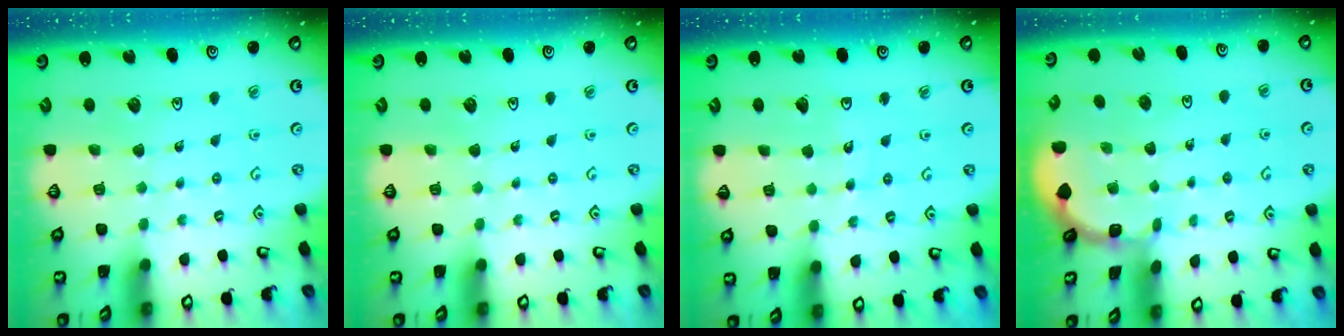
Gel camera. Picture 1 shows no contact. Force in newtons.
{"total": 0.0}
{"total": 4.1, "press": 4.1, "slide": 0.4}
{"total": 1.2, "press": 1.1, "slide": 0.1}